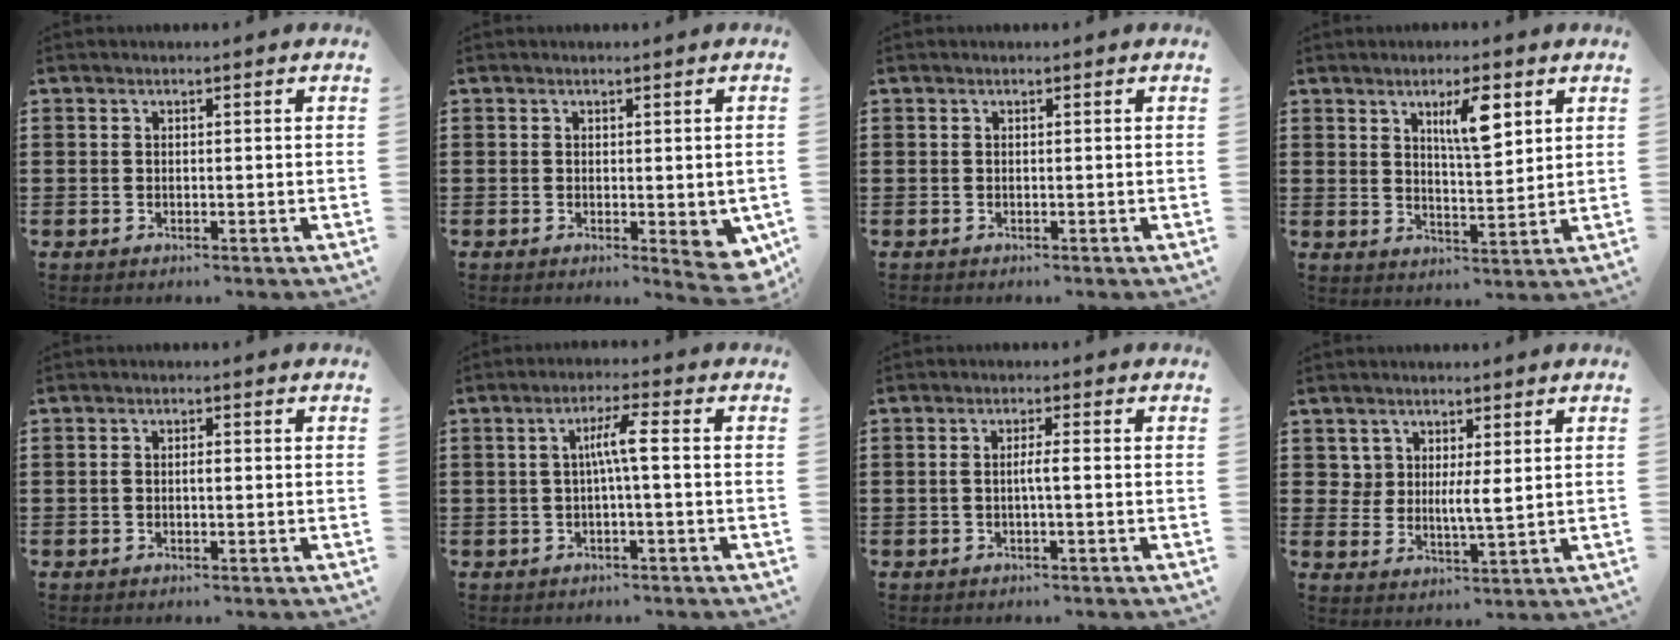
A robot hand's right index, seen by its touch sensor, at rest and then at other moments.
{"total": 2.8, "force": [-0.4, 1.1, 2.5], "torque": [-0.040, 0.003, -0.005]}
{"total": 0.0}
{"total": 6.7, "force": [3.3, 1.9, 5.5], "torque": [-0.094, 0.002, 0.049]}
{"total": 1.3, "force": [-0.3, 0.5, 1.2], "torque": [-0.023, -0.001, -0.005]}
{"total": 4.3, "force": [-0.2, 0.1, 4.3], "torque": [-0.082, 0.005, -0.010]}
{"total": 2.1, "force": [-0.4, 0.0, 2.0], "torque": [-0.038, -0.002, -0.009]}
{"total": 3.7, "force": [2.1, 2.1, 2.3], "torque": [-0.038, 0.002, 0.036]}